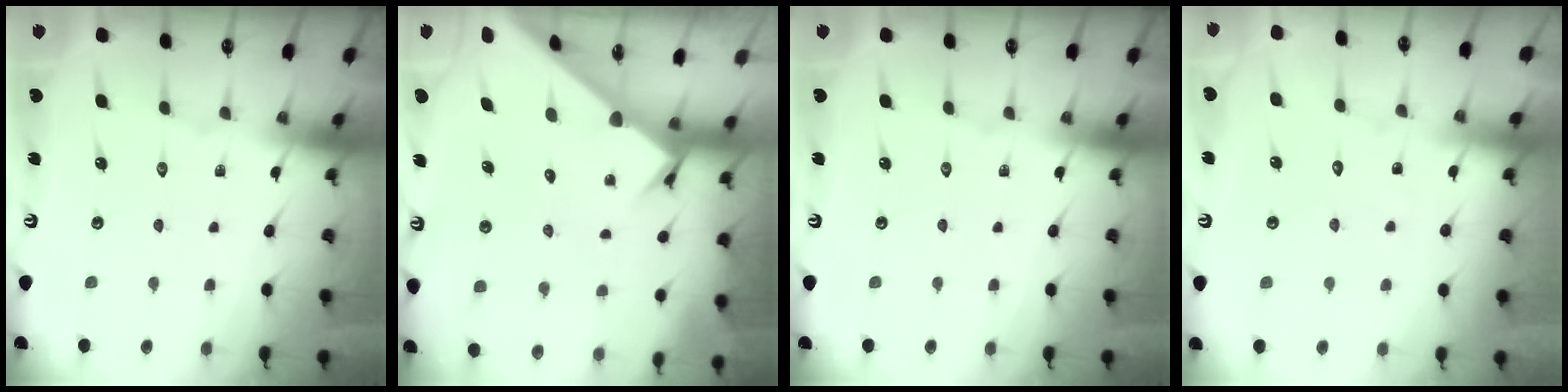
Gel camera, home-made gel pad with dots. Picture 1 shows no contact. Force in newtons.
{"total": 2.1, "press": 2.1, "slide": 0.1}
{"total": 0.0}
{"total": 4.8, "press": 4.8, "slide": 0.4}